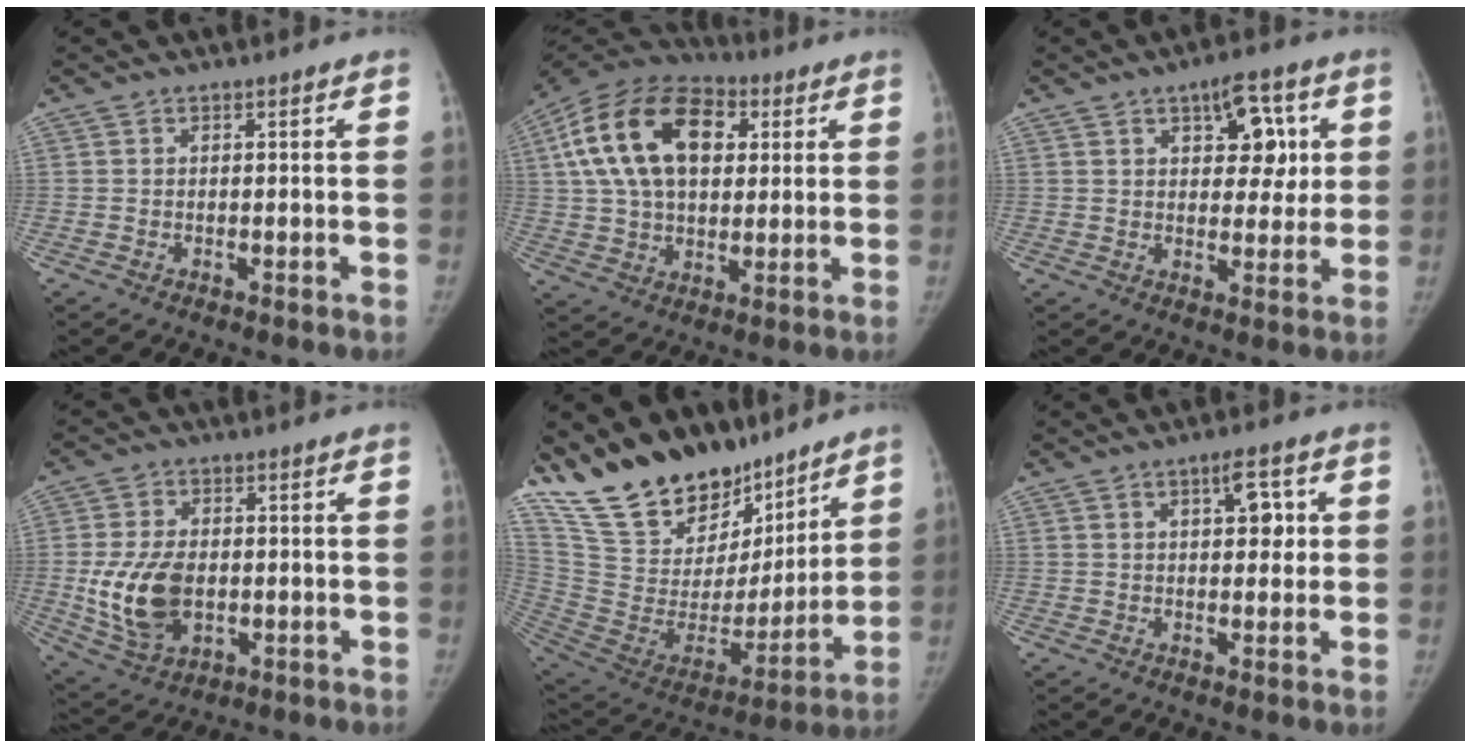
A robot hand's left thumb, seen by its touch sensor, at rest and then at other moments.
{"total": 22.5, "force": [6.1, 14.1, 16.3], "torque": [-0.292, 0.014, 0.099]}
{"total": 9.8, "force": [3.3, 5.5, 7.3], "torque": [-0.058, -0.008, 0.041]}
{"total": 12.4, "force": [-1.1, 8.3, 9.2], "torque": [-0.159, -0.003, -0.009]}
{"total": 25.8, "force": [20.2, 12.1, 10.4], "torque": [-0.147, -0.089, 0.360]}
{"total": 5.4, "force": [1.5, 2.6, 4.5], "torque": [-0.048, -0.001, 0.018]}